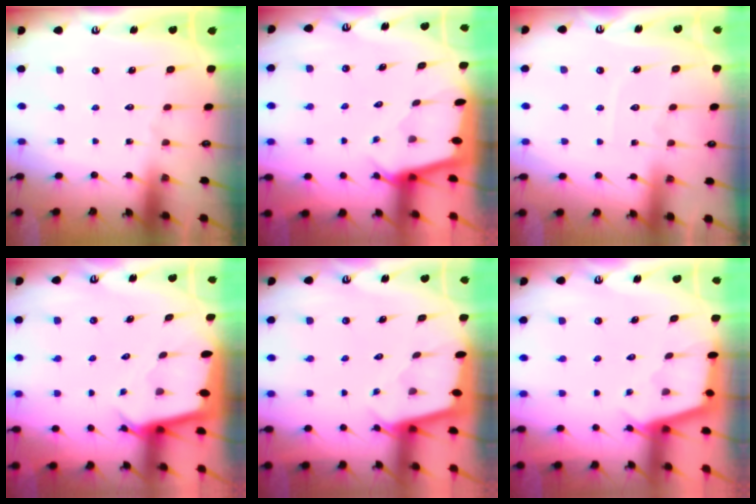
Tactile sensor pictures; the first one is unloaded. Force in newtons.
{"total": 1.4, "press": 1.4, "slide": 0.1}
{"total": 4.5, "press": 4.5, "slide": 0.3}
{"total": 2.6, "press": 2.6, "slide": 0.2}
{"total": 1.7, "press": 1.6, "slide": 0.1}
{"total": 2.4, "press": 2.4, "slide": 0.2}